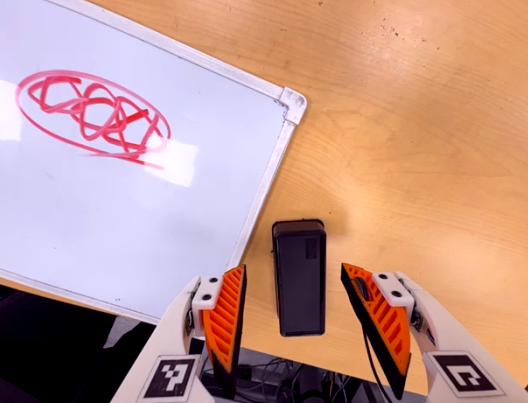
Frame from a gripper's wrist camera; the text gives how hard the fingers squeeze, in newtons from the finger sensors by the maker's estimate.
{"total": 0.0}